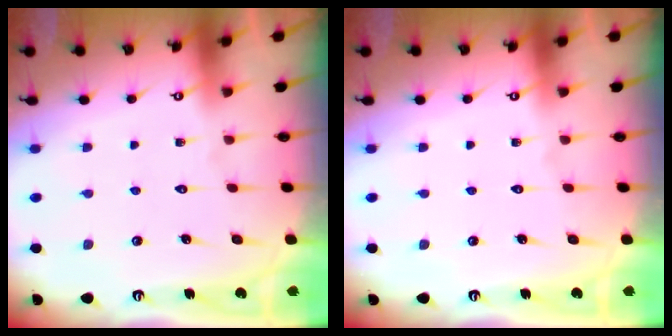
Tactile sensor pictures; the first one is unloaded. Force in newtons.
{"total": 0.0}